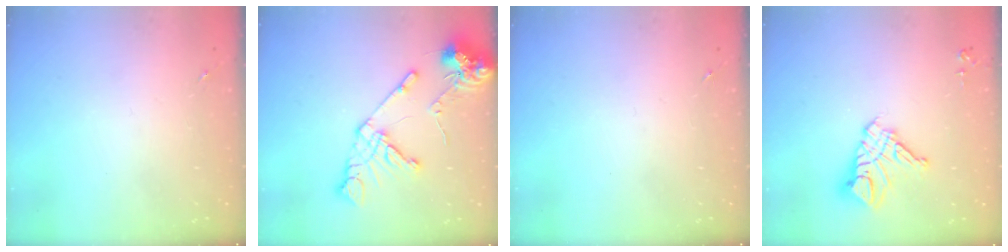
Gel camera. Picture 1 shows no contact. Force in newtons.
{"total": 15.5, "press": 15.3, "slide": 2.3}
{"total": 0.0}
{"total": 12.6, "press": 12.5, "slide": 1.3}